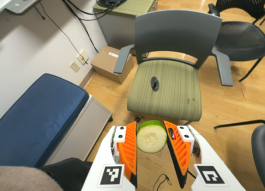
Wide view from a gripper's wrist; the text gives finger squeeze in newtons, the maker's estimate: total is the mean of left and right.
{"total": 11.0, "left": 12.1, "right": 10.0}